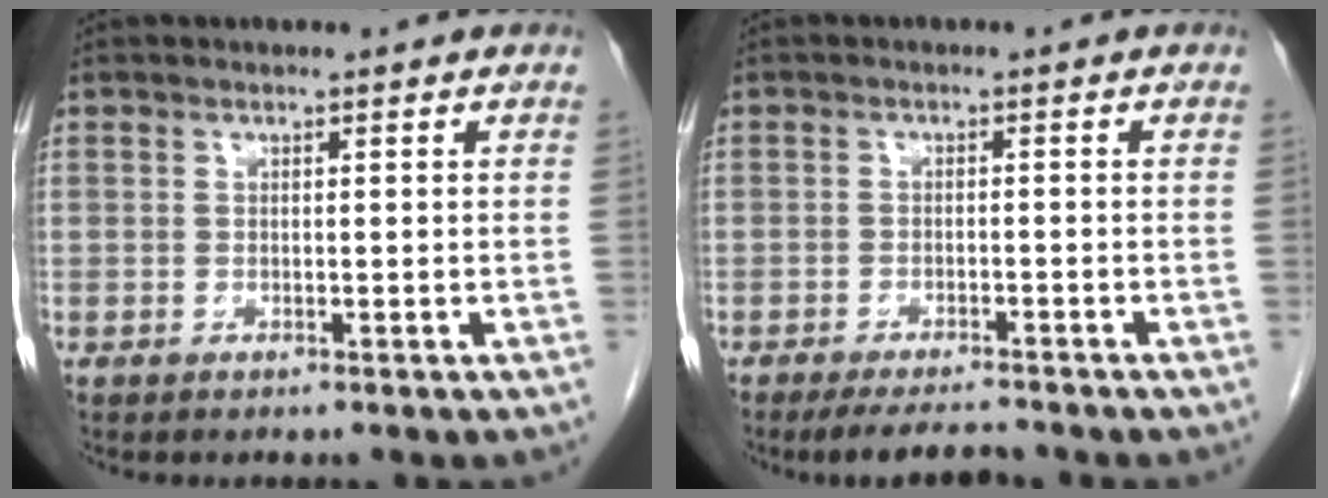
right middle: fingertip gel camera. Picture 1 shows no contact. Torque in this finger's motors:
{"motor_torque": [0.09, -0.07, 0.01, 0.01]}